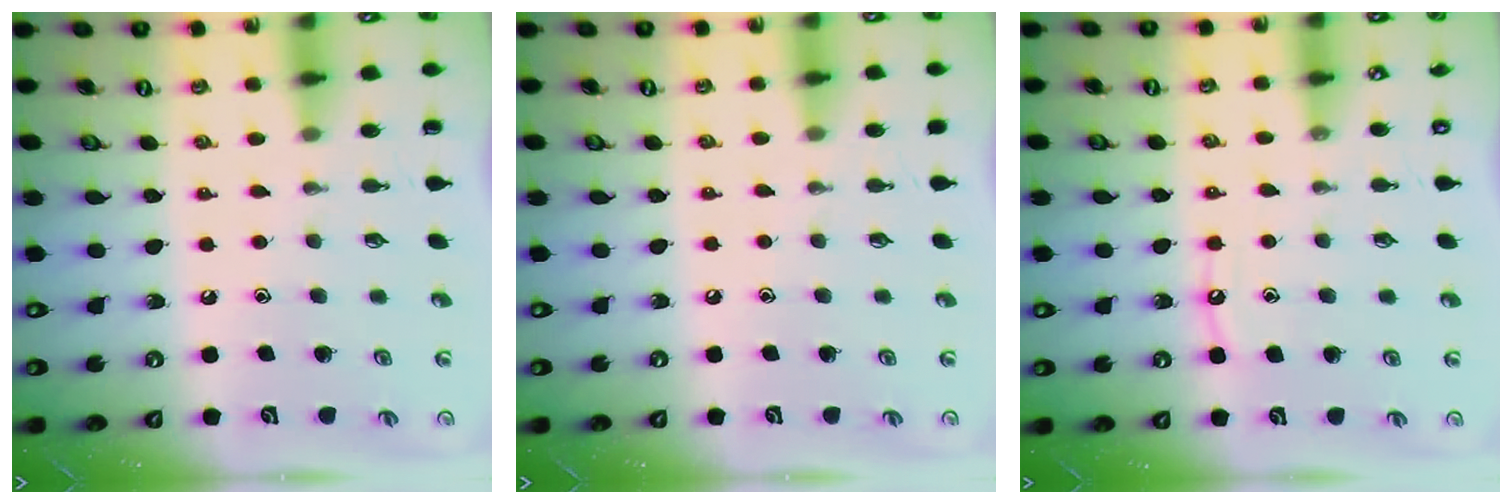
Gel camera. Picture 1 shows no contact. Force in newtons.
{"total": 0.0}
{"total": 5.7, "press": 5.6, "slide": 0.6}